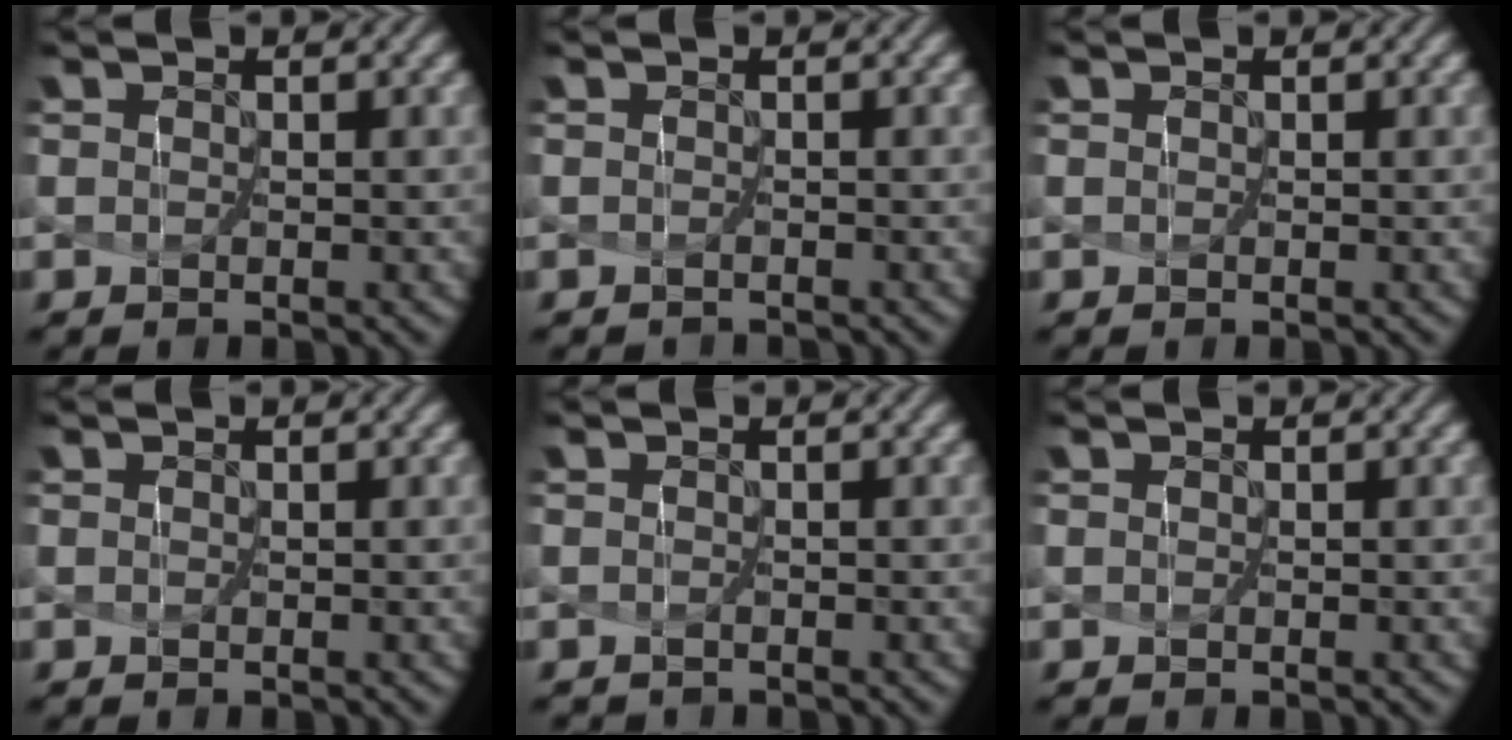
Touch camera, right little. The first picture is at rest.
{"total": 0.9, "force": [-0.8, -0.2, -0.4], "torque": [0.002, -0.003, -0.010]}
{"total": 0.0}
{"total": 0.0}
{"total": 0.8, "force": [-0.6, -0.1, -0.4], "torque": [0.003, -0.003, -0.004]}
{"total": 0.0}